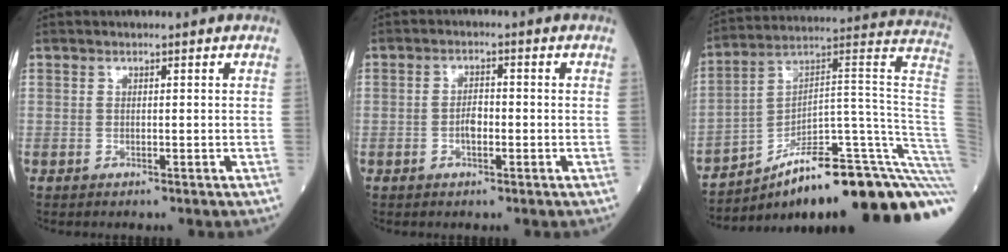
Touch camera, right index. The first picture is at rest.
{"total": 2.7, "force": [-0.8, 1.1, 2.3], "torque": [-0.042, 0.004, -0.014]}
{"total": 29.1, "force": [-19.2, 3.7, 21.5], "torque": [-0.176, 0.042, -0.273]}